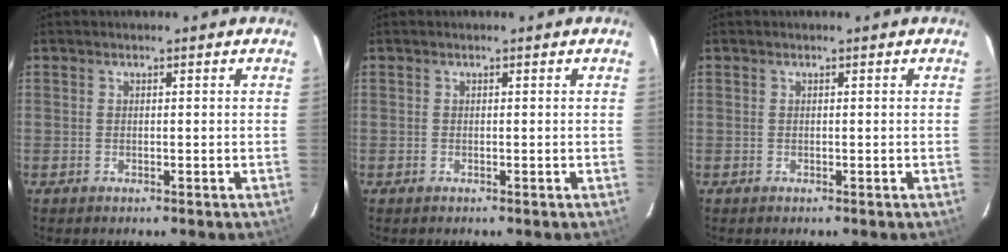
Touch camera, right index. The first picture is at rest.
{"total": 0.0}
{"total": 0.0}